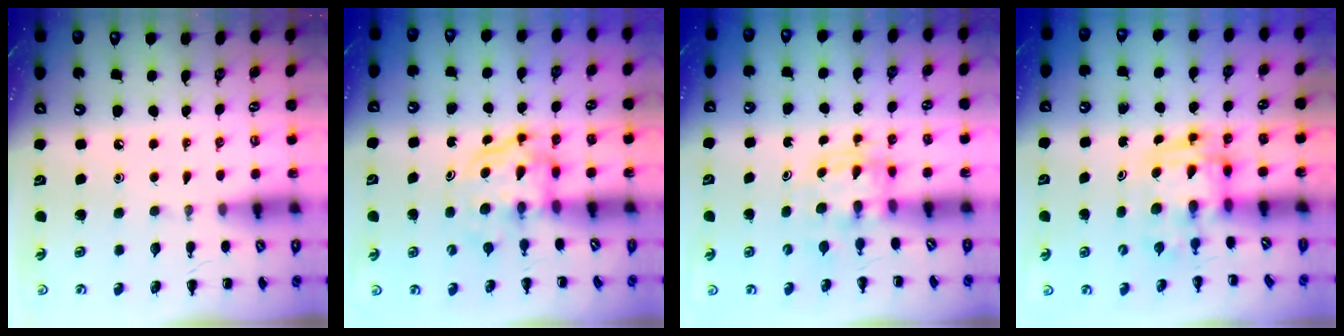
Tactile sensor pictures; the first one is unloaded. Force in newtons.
{"total": 3.8, "press": 3.8, "slide": 0.2}
{"total": 3.4, "press": 3.3, "slide": 0.5}
{"total": 2.9, "press": 2.9, "slide": 0.5}